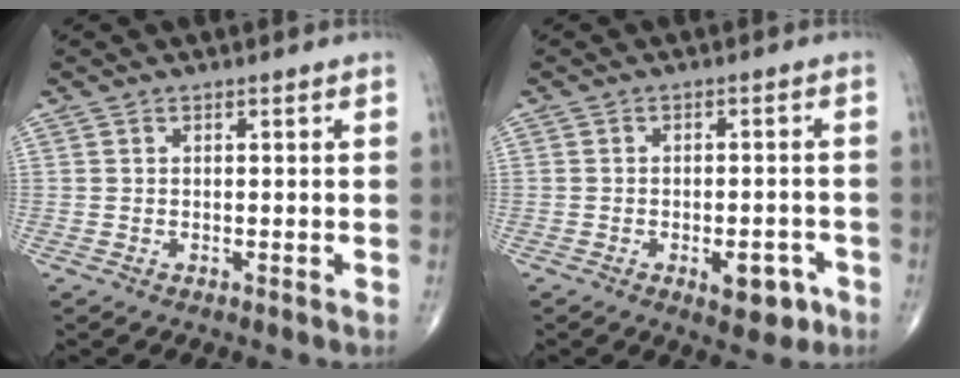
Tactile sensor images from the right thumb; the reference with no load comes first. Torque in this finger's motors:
{"motor_torque": [0.76, 0.56, -0.04, -0.19, 0.18]}